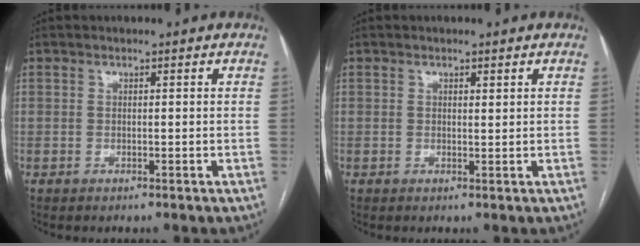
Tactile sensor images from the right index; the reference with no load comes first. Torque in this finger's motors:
{"motor_torque": [-0.06, 0.23, -0.02, -0.01]}